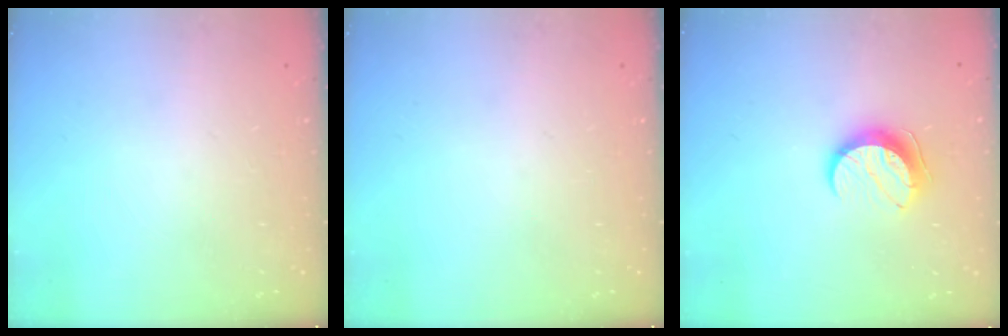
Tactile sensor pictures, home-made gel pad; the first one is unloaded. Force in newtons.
{"total": 0.0}
{"total": 10.2, "press": 10.1, "slide": 0.8}